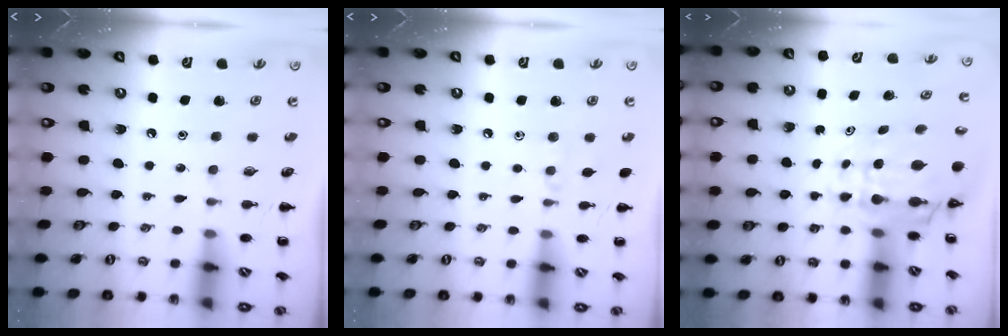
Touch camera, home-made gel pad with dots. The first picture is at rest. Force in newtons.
{"total": 4.6, "press": 4.3, "slide": 1.6}
{"total": 7.8, "press": 7.3, "slide": 2.7}